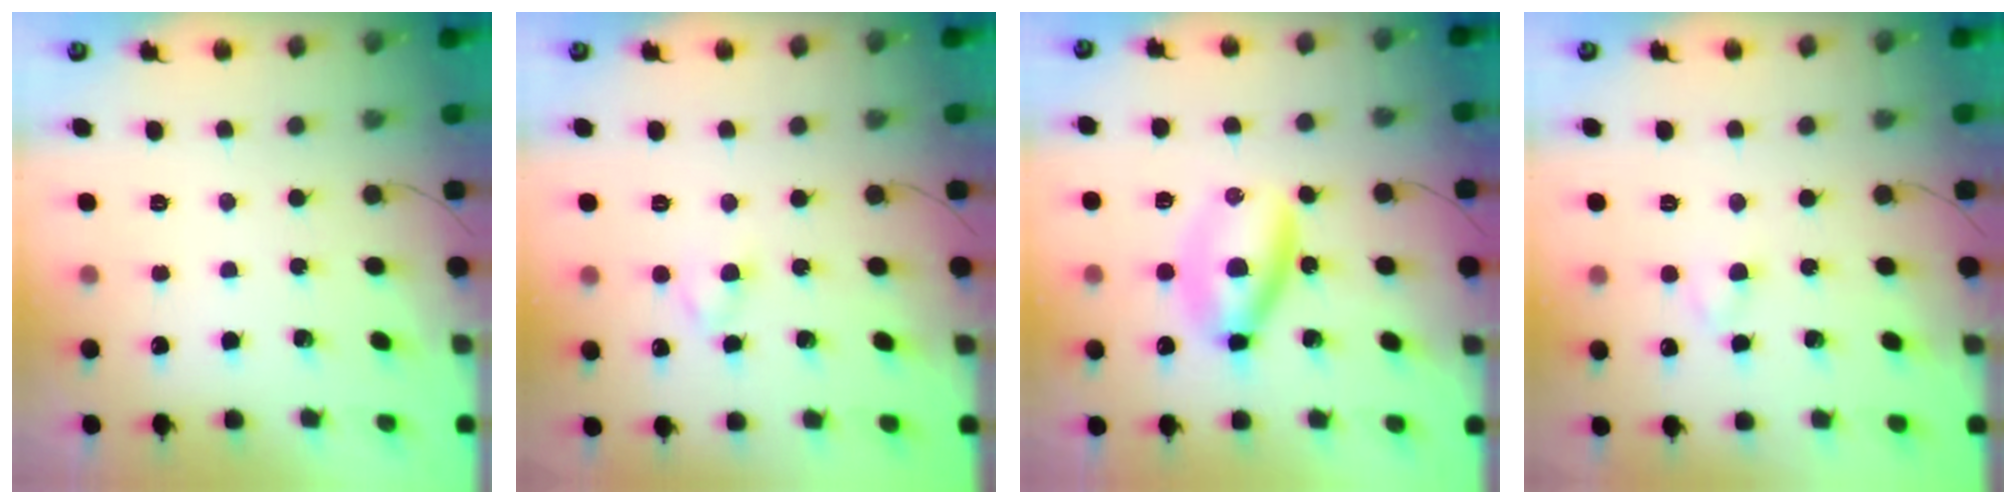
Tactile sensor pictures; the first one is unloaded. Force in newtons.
{"total": 3.0, "press": 2.7, "slide": 1.2}
{"total": 6.3, "press": 6.2, "slide": 1.3}
{"total": 2.1, "press": 1.9, "slide": 1.0}